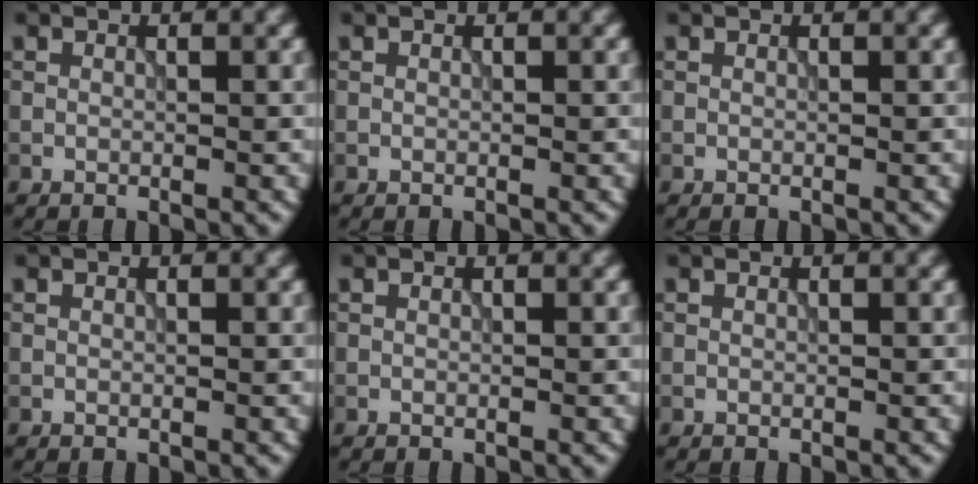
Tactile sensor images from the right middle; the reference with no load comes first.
{"total": 0.0}
{"total": 0.0}
{"total": 0.0}
{"total": 0.0}
{"total": 0.0}